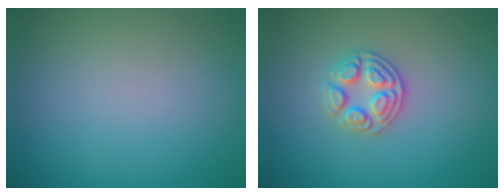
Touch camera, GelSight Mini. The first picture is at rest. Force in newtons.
{"total": 2.9, "press": 2.7, "slide": 1.0}